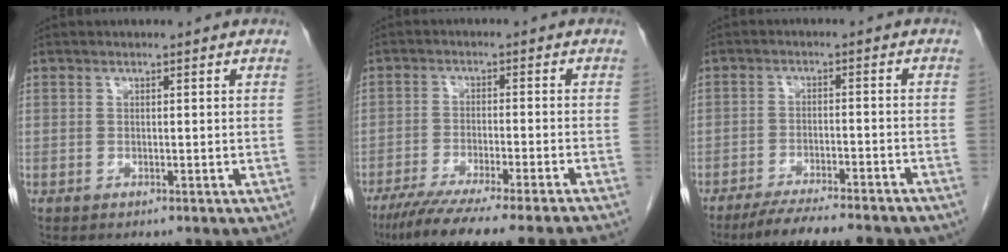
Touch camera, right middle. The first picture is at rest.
{"total": 17.4, "force": [-15.2, -0.6, 8.5], "torque": [-0.103, -0.052, -0.223]}
{"total": 15.1, "force": [-13.4, 1.8, 6.9], "torque": [-0.093, -0.013, -0.183]}